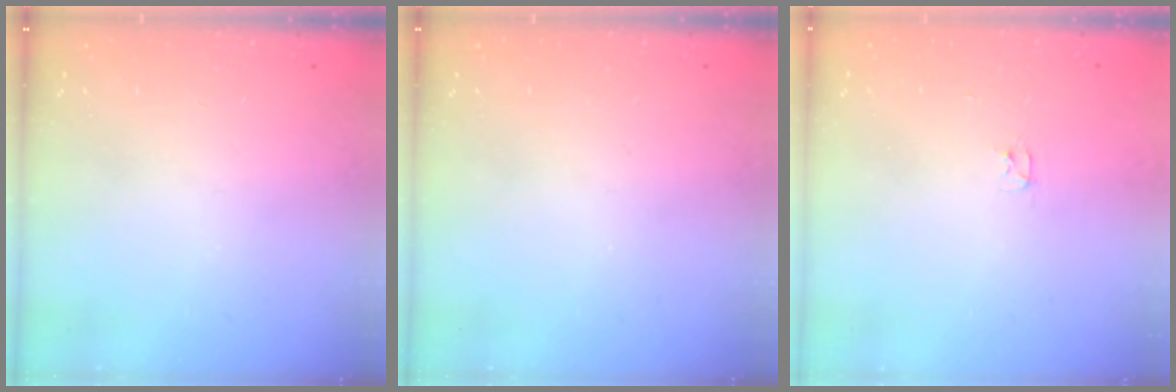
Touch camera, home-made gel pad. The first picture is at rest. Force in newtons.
{"total": 0.0}
{"total": 2.4, "press": 2.3, "slide": 0.4}